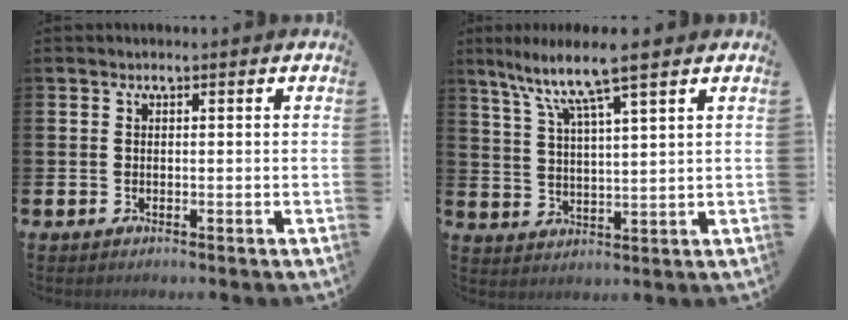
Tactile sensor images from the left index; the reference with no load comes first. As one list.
[{"total": 7.9, "force": [6.3, 0.4, 4.8], "torque": [-0.116, -0.023, 0.108]}]